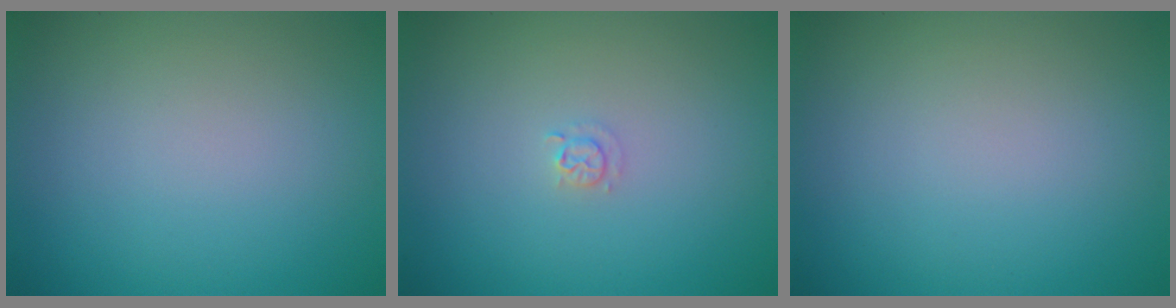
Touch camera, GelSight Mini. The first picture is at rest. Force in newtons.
{"total": 0.9, "press": 0.9, "slide": 0.1}
{"total": 0.0}